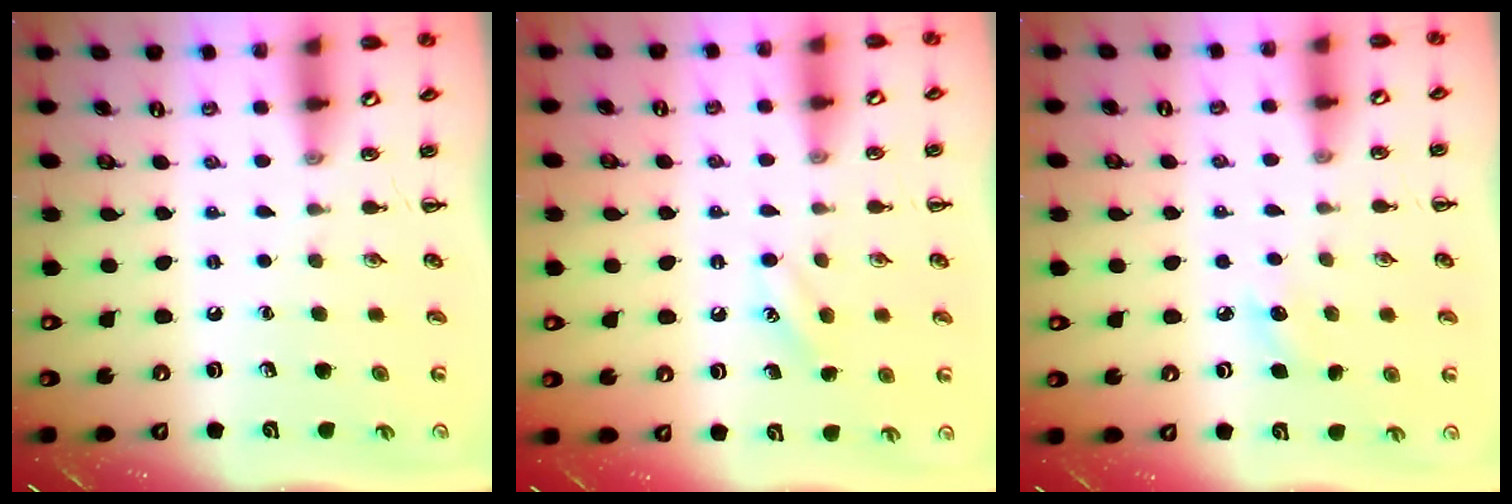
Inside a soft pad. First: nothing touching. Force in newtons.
{"total": 6.8, "press": 6.6, "slide": 2.0}
{"total": 6.1, "press": 5.9, "slide": 1.7}